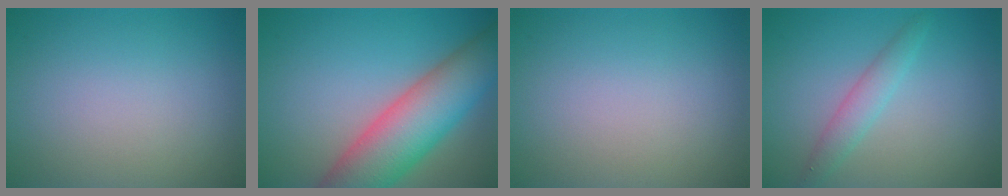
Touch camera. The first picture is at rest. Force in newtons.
{"total": 9.9, "press": 9.9, "slide": 0.5}
{"total": 0.0}
{"total": 2.1, "press": 2.1, "slide": 0.0}